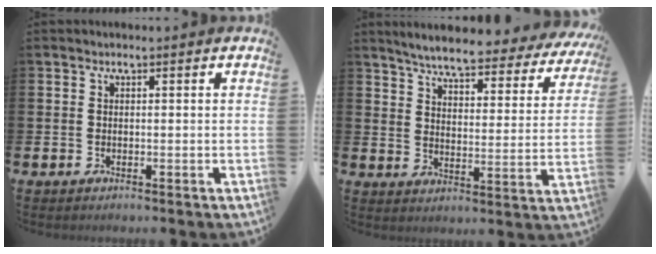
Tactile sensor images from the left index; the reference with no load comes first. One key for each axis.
{"total": 5.8, "fx": 5.3, "fy": 0.6, "fz": 2.3, "tx": -0.065, "ty": -0.041, "tz": 0.084}